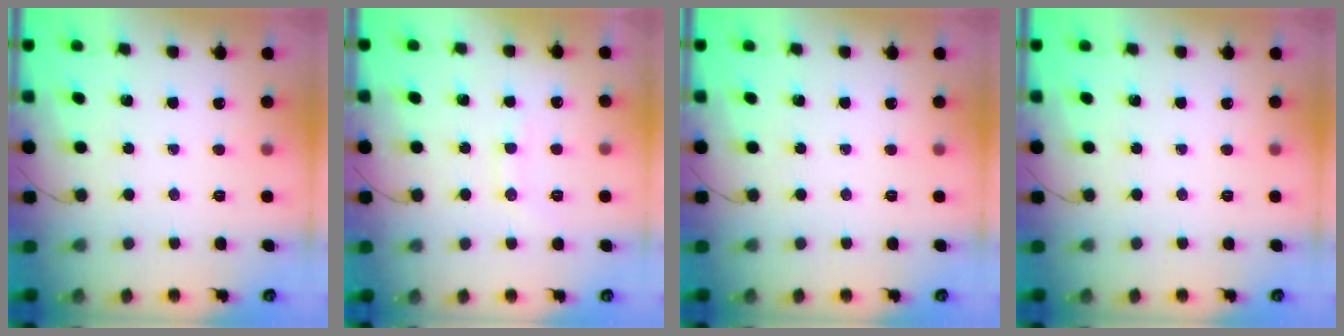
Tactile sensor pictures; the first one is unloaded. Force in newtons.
{"total": 8.6, "press": 8.5, "slide": 0.9}
{"total": 0.0}
{"total": 0.0}